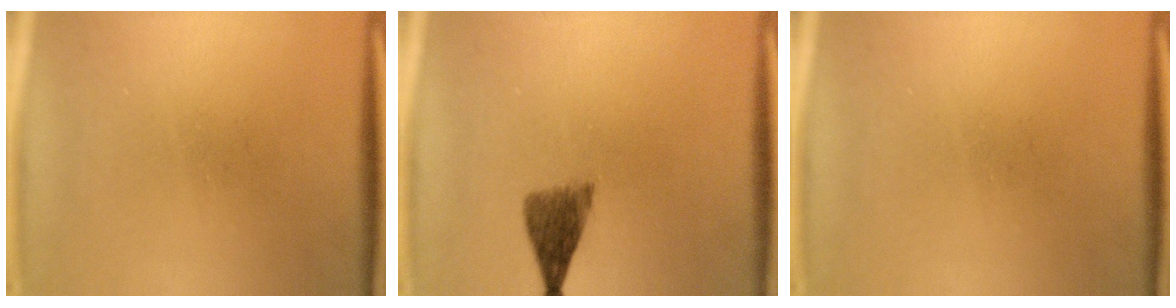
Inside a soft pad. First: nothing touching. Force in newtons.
{"total": 4.1}
{"total": 0.0}